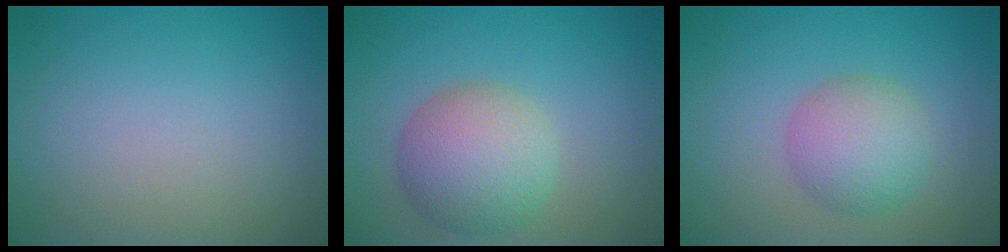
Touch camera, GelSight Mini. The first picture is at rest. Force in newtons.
{"total": 6.1, "press": 6.1, "slide": 0.3}
{"total": 4.4, "press": 4.4, "slide": 0.0}